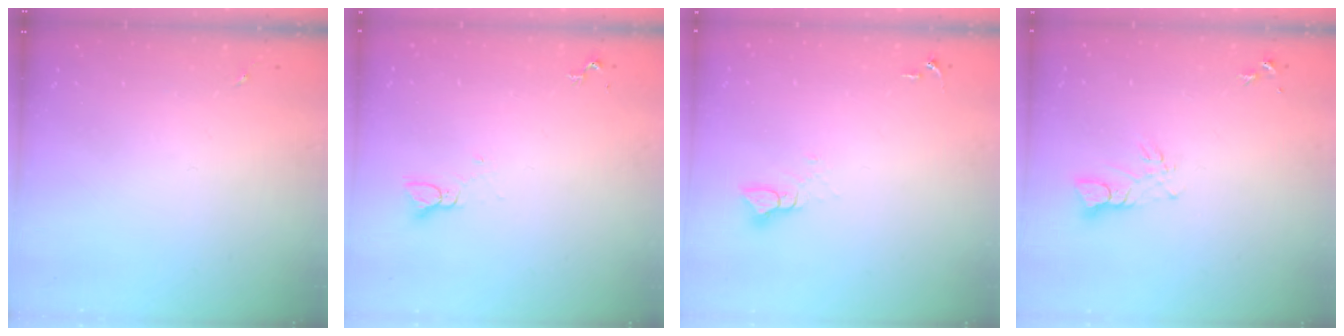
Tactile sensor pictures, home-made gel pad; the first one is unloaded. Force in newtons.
{"total": 2.8, "press": 2.8, "slide": 0.1}
{"total": 3.3, "press": 3.3, "slide": 0.3}
{"total": 4.8, "press": 4.8, "slide": 0.5}